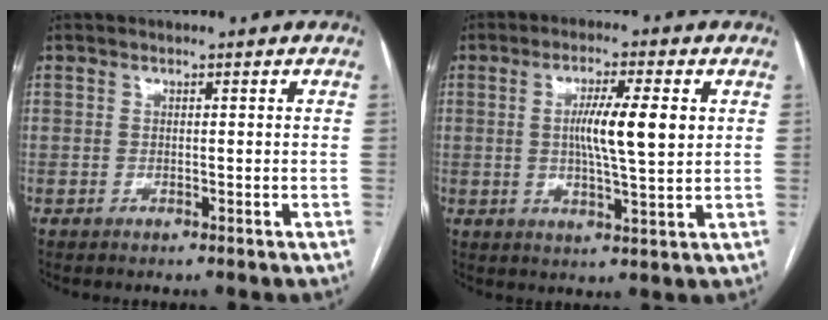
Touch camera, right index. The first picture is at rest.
{"total": 8.3, "force": [1.3, 0.5, 8.1], "torque": [-0.144, 0.001, 0.022]}